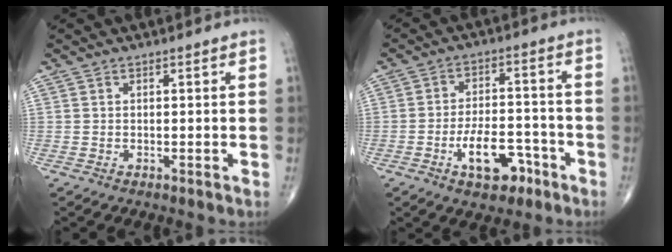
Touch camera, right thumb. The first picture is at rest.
{"total": 9.6, "force": [-4.7, 5.0, 6.8], "torque": [-0.094, 0.034, -0.073]}